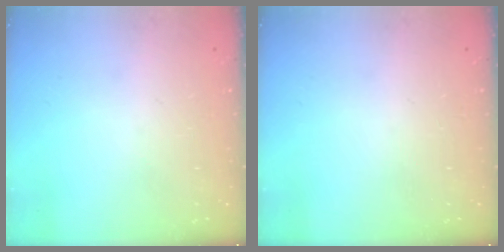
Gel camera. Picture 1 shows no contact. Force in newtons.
{"total": 0.0}